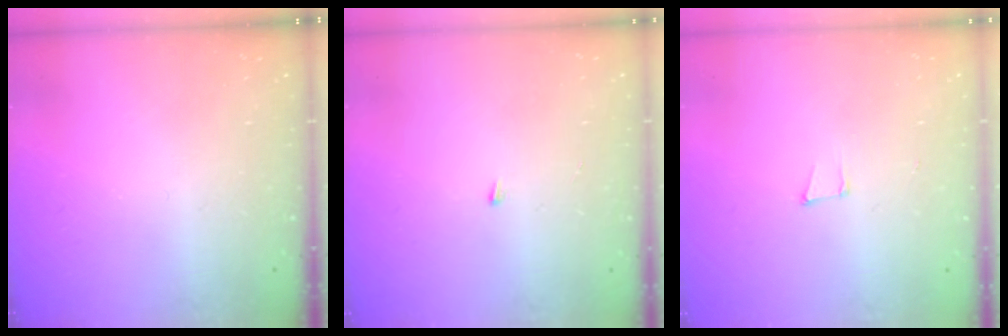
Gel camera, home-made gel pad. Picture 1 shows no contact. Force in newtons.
{"total": 3.3, "press": 3.3, "slide": 0.2}
{"total": 5.0, "press": 4.2, "slide": 2.7}